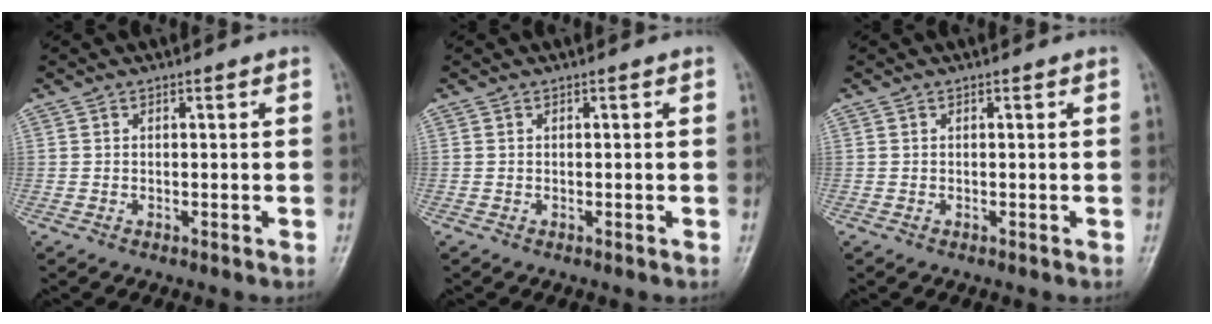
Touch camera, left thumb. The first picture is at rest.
{"total": 0.0}
{"total": 0.0}